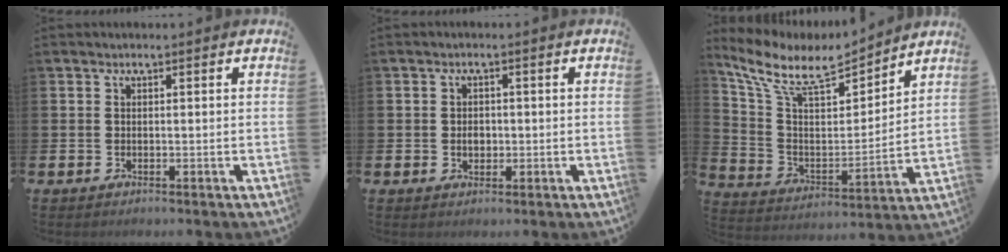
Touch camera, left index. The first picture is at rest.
{"total": 2.0, "force": [-0.1, 1.5, 1.3], "torque": [-0.007, -0.001, -0.008]}
{"total": 9.3, "force": [7.9, 2.9, 3.9], "torque": [-0.122, -0.052, 0.137]}